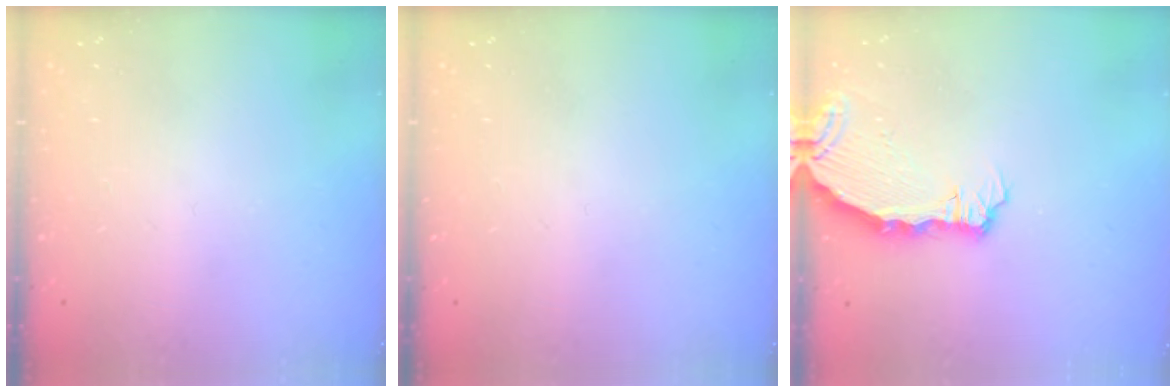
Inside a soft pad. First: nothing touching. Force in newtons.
{"total": 0.0}
{"total": 7.3, "press": 5.5, "slide": 4.8}